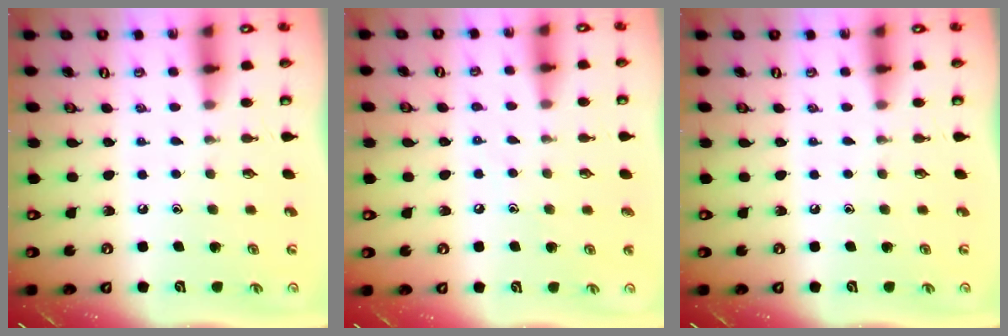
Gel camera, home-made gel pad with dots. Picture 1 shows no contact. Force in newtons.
{"total": 4.8, "press": 4.8, "slide": 0.6}
{"total": 0.0}